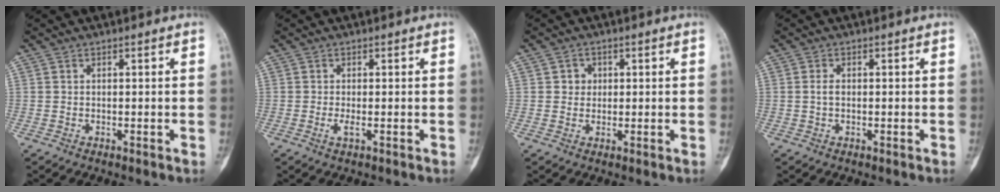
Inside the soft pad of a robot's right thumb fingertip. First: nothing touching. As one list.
[{"total": 2.2, "force": [-0.6, 0.6, 2.0], "torque": [-0.048, -0.006, -0.014]}, {"total": 2.5, "force": [0.5, 2.3, 0.8], "torque": [0.003, 0.002, 0.005]}, {"total": 1.6, "force": [0.0, 0.9, 1.3], "torque": [-0.024, 0.002, -0.003]}]